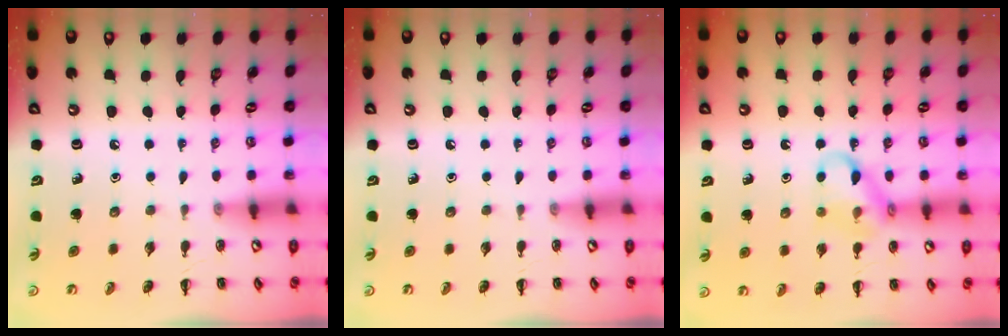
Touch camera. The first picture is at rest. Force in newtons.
{"total": 0.0}
{"total": 12.5, "press": 12.4, "slide": 1.7}